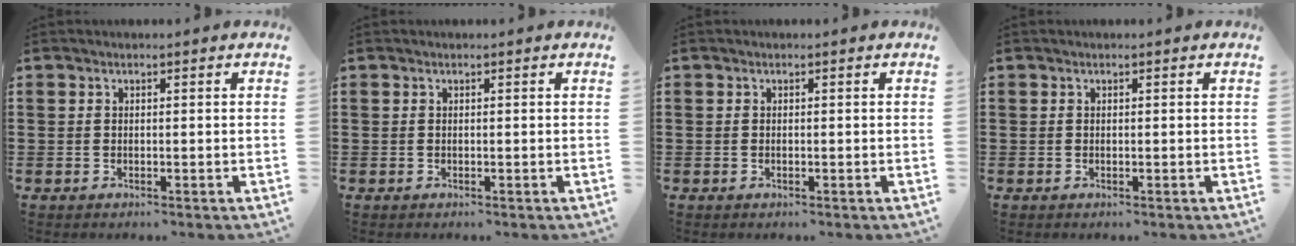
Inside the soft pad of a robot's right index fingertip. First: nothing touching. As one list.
[{"total": 0.0}, {"total": 0.0}, {"total": 0.0}]